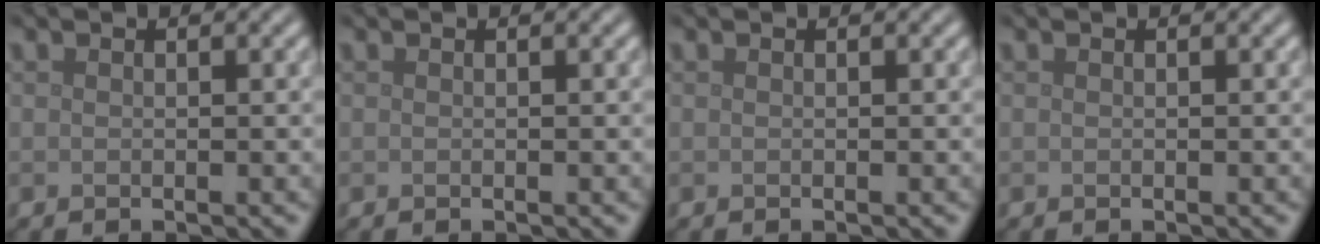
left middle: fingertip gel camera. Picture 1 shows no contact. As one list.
[{"total": 0.0}, {"total": 0.0}, {"total": 0.0}]